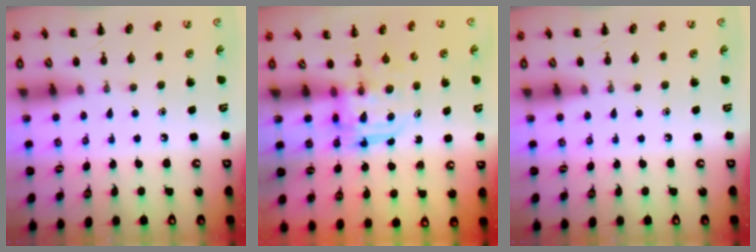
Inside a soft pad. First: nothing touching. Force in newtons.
{"total": 3.2, "press": 3.2, "slide": 0.2}
{"total": 0.0}